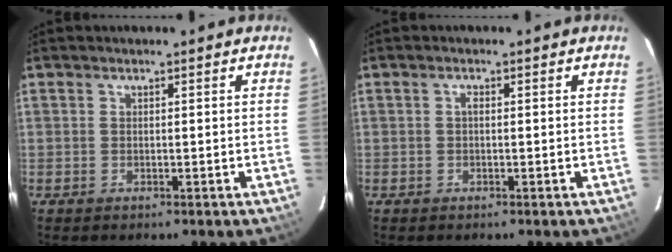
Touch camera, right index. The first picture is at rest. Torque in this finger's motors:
{"motor_torque": [0.24, 0.02, 0.05, 0.03]}